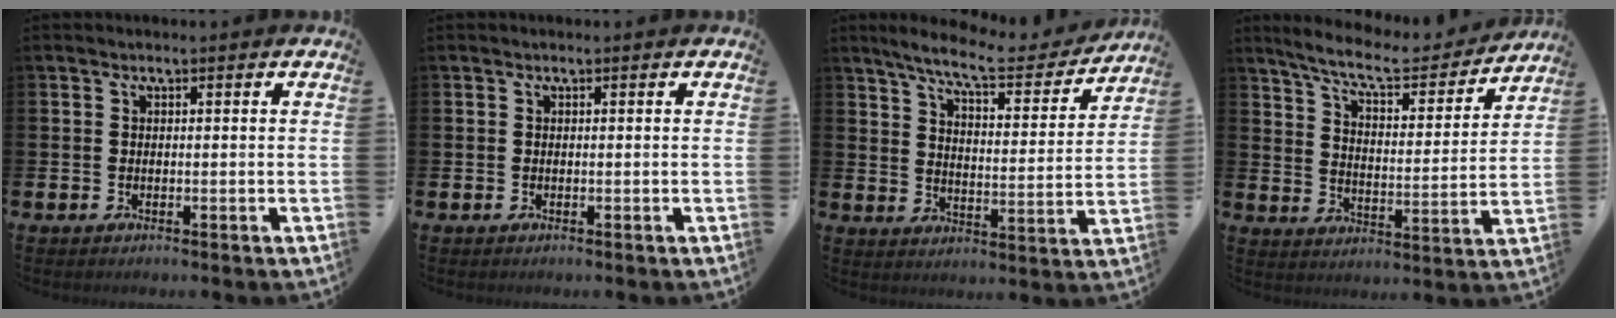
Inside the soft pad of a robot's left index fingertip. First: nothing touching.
{"total": 0.0}
{"total": 8.7, "force": [7.8, 1.3, 3.6], "torque": [-0.090, -0.045, 0.132]}
{"total": 8.6, "force": [7.7, 1.7, 3.4], "torque": [-0.097, -0.048, 0.132]}